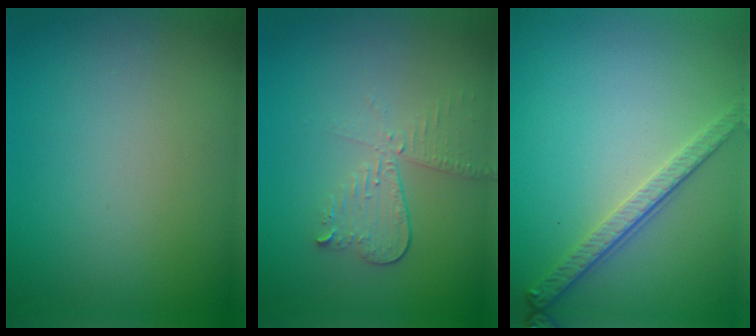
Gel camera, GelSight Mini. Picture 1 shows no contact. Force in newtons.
{"total": 3.0, "press": 2.7, "slide": 1.4}
{"total": 2.9, "press": 2.5, "slide": 1.5}